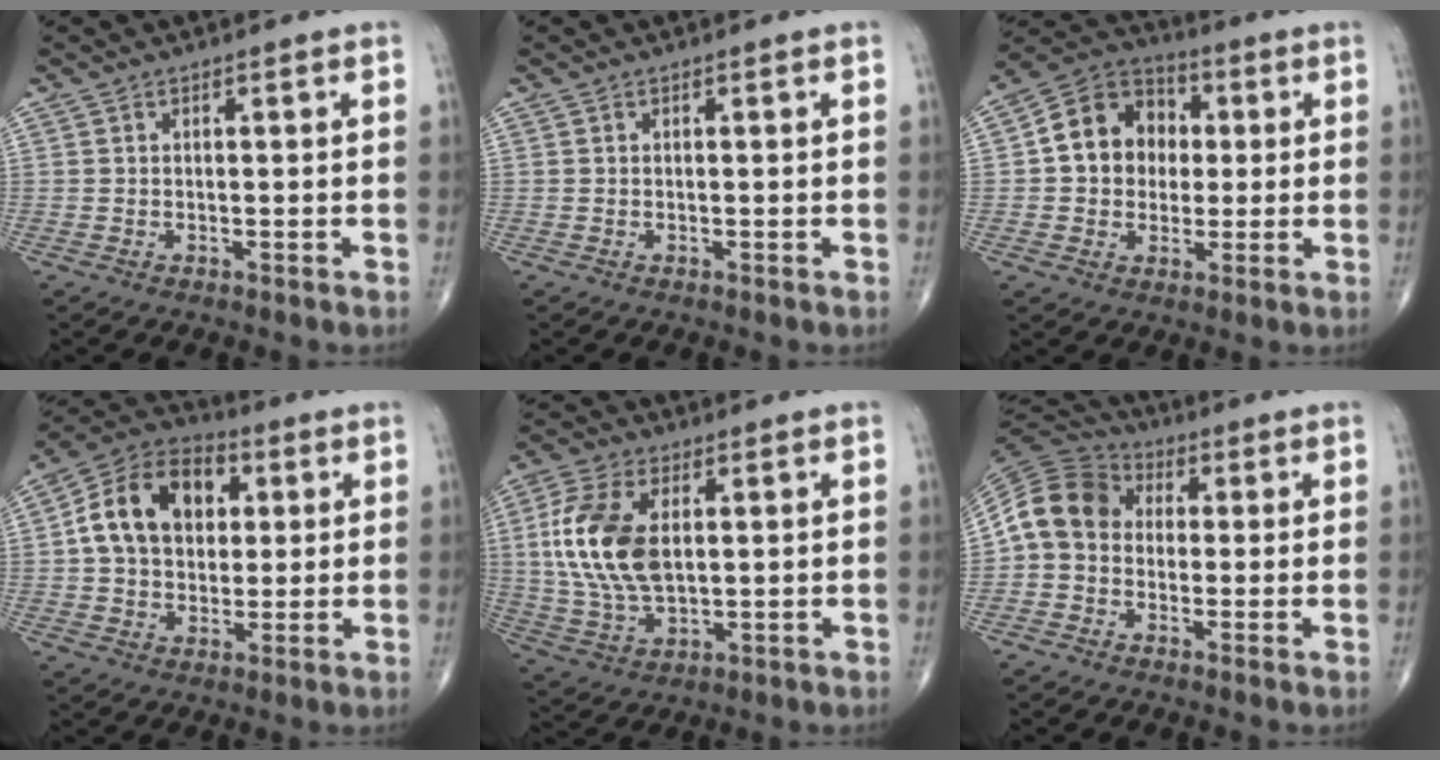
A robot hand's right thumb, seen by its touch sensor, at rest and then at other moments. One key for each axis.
{"total": 0.0}
{"total": 12.9, "fx": 1.3, "fy": 10.7, "fz": 7.1, "tx": -0.076, "ty": 0.022, "tz": 0.011}
{"total": 16.2, "fx": 3.3, "fy": 11.5, "fz": 10.9, "tx": -0.158, "ty": 0.014, "tz": 0.048}
{"total": 15.3, "fx": 2.4, "fy": 8.6, "fz": 12.4, "tx": -0.254, "ty": -0.006, "tz": 0.047}
{"total": 10.9, "fx": 0.0, "fy": 9.0, "fz": 6.1, "tx": -0.104, "ty": 0.035, "tz": -0.017}